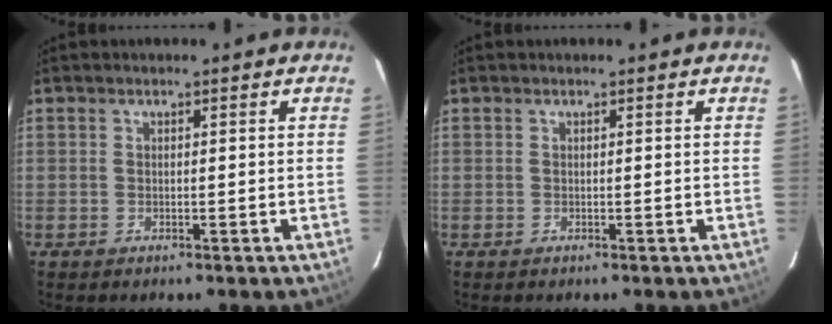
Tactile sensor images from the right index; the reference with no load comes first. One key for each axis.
{"total": 0.0}